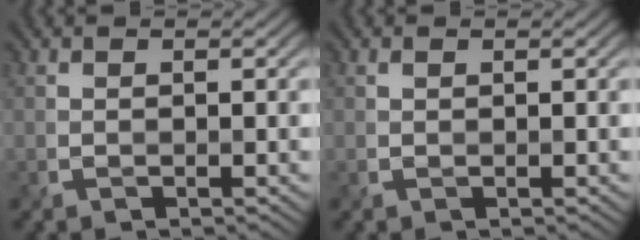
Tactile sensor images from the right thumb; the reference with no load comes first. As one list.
[{"total": 0.0}]